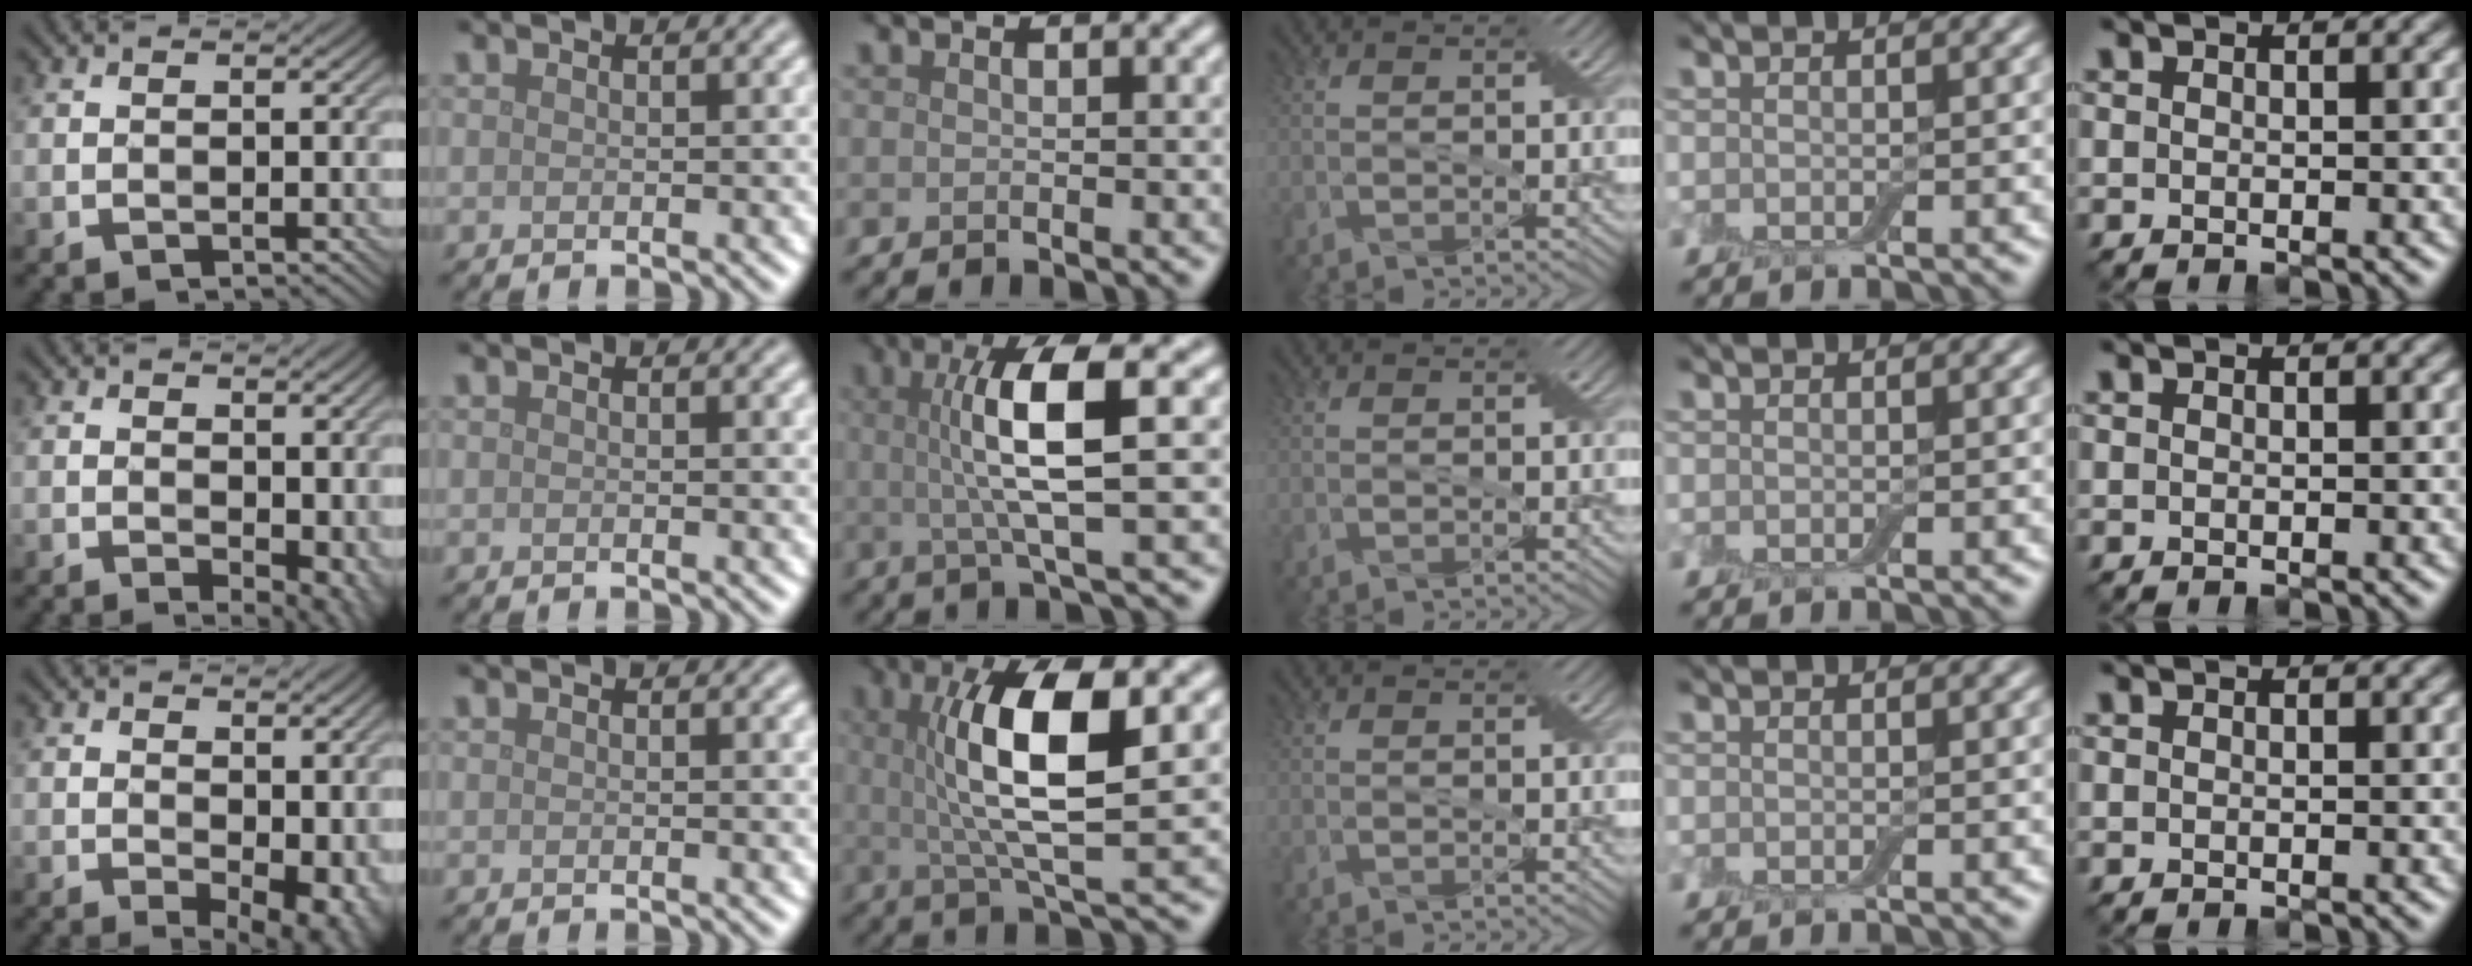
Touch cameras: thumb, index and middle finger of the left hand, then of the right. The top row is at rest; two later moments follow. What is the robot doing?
{"motion": "pour", "object": "bottle"}